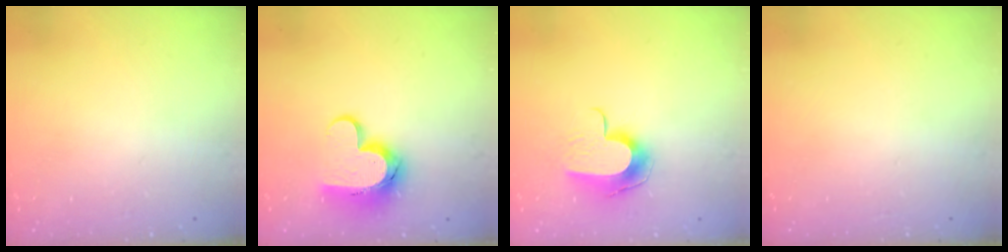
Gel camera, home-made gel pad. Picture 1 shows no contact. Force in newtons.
{"total": 12.4, "press": 12.3, "slide": 1.0}
{"total": 9.9, "press": 9.9, "slide": 0.3}
{"total": 0.0}